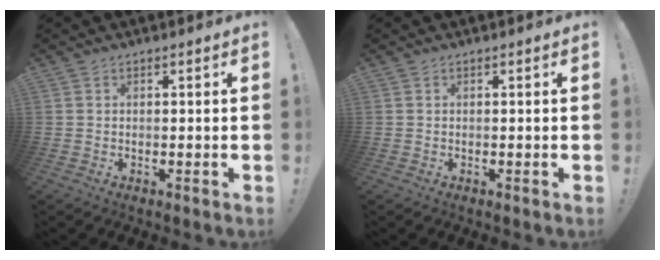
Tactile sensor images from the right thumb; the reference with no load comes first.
{"total": 0.0}